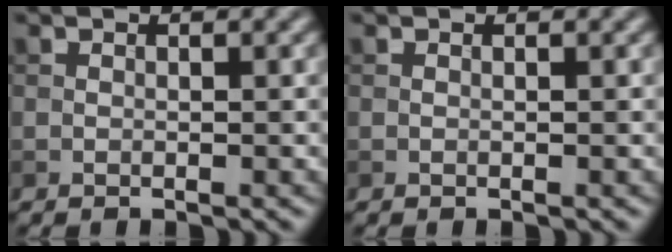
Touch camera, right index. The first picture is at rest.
{"total": 0.0}